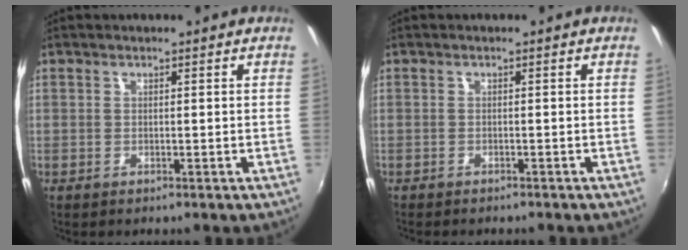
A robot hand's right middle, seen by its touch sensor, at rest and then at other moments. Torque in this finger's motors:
{"motor_torque": [0.99, -1.14, 0.12, 0.04]}